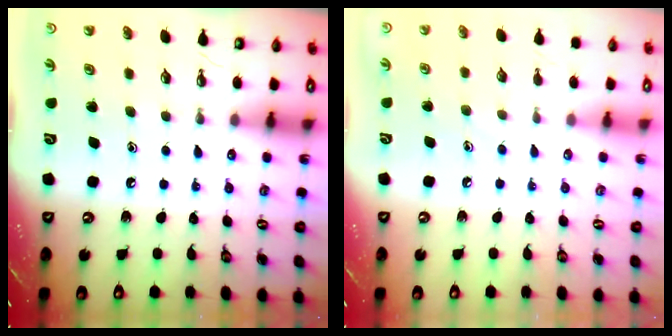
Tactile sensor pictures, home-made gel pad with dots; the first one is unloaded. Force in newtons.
{"total": 4.9, "press": 4.8, "slide": 0.6}